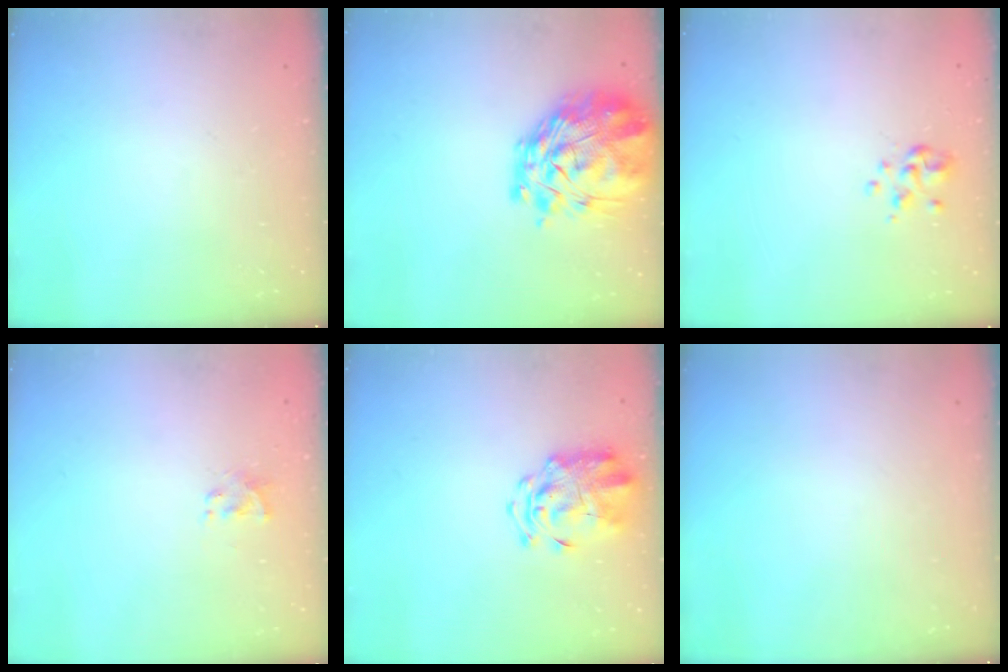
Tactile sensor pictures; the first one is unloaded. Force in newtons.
{"total": 9.0, "press": 8.2, "slide": 3.7}
{"total": 2.9, "press": 2.8, "slide": 0.9}
{"total": 1.3, "press": 1.3, "slide": 0.3}
{"total": 3.6, "press": 3.4, "slide": 1.0}
{"total": 0.0}